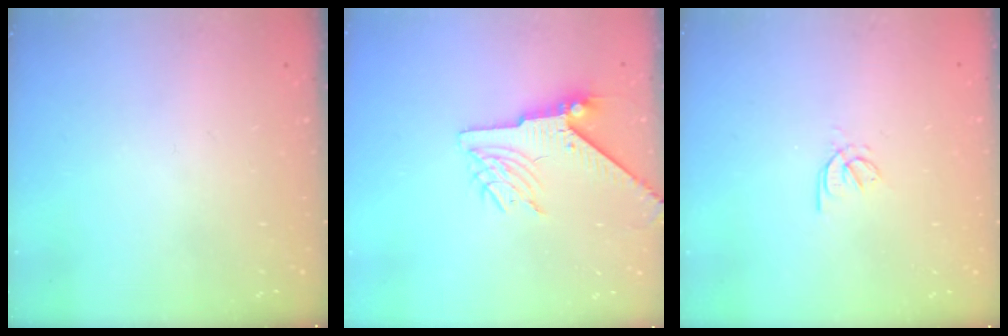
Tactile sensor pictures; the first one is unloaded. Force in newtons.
{"total": 7.2, "press": 7.2, "slide": 1.0}
{"total": 1.7, "press": 1.6, "slide": 0.5}